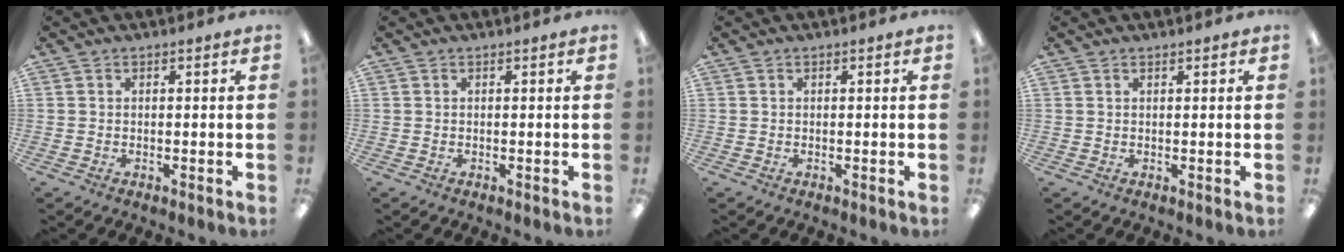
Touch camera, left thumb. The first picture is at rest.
{"total": 0.0}
{"total": 0.0}
{"total": 0.6, "force": [0.5, 0.1, 0.3], "torque": [-0.008, 0.002, 0.009]}